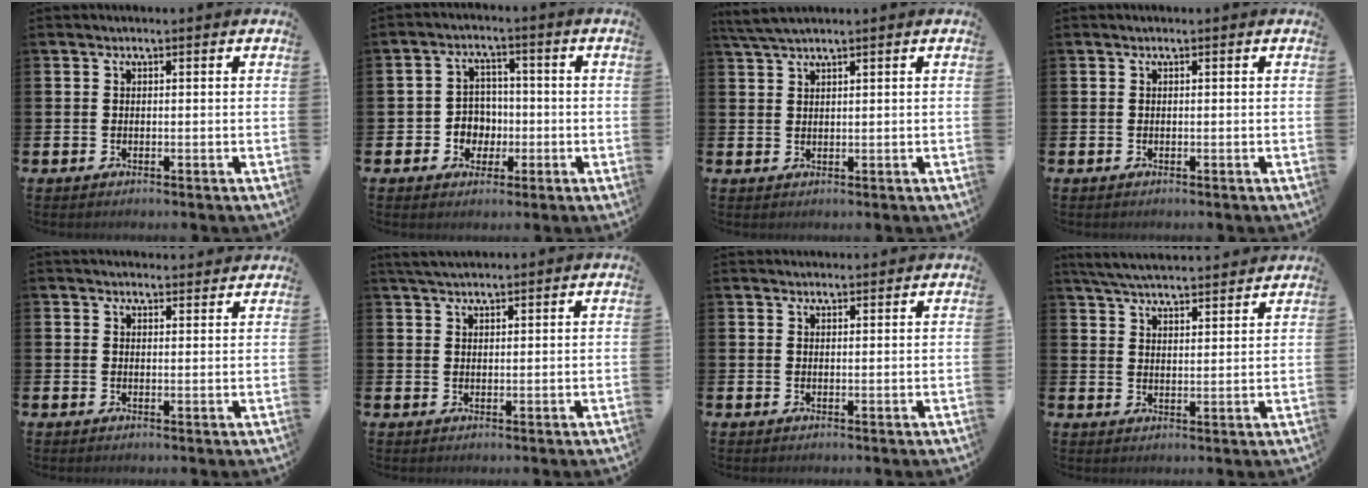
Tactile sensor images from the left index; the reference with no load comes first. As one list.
[{"total": 4.1, "force": [-0.6, 4.0, 0.9], "torque": [-0.026, 0.003, -0.018]}, {"total": 2.5, "force": [2.3, 0.1, 1.1], "torque": [-0.031, 0.000, 0.043]}, {"total": 0.0}, {"total": 2.3, "force": [2.3, 0.4, -0.1], "torque": [0.006, -0.013, 0.041]}, {"total": 2.9, "force": [2.7, 0.7, 0.9], "torque": [-0.022, -0.004, 0.050]}, {"total": 1.5, "force": [1.5, 0.2, 0.0], "torque": [0.009, -0.007, 0.025]}, {"total": 5.4, "force": [5.3, 0.2, 0.8], "torque": [-0.039, -0.029, 0.096]}]